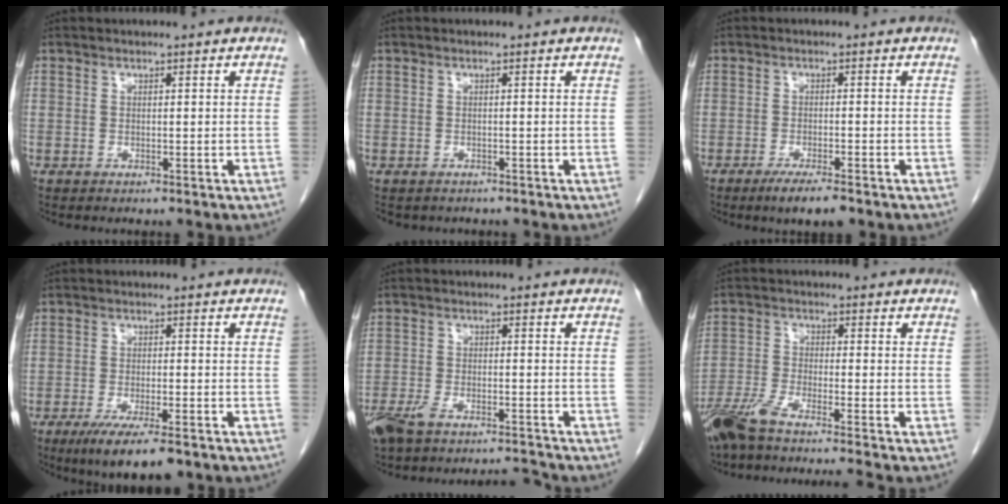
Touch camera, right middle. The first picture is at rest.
{"total": 2.7, "force": [-2.3, 1.3, 0.4], "torque": [-0.013, -0.002, -0.030]}
{"total": 4.6, "force": [-3.3, 0.5, 3.3], "torque": [-0.059, -0.011, -0.053]}
{"total": 8.7, "force": [-5.9, 1.4, 6.2], "torque": [-0.098, -0.020, -0.091]}
{"total": 7.6, "force": [-6.9, 1.0, 3.1], "torque": [-0.062, 0.003, -0.121]}
{"total": 9.5, "force": [-8.1, -0.9, 4.9], "torque": [-0.082, -0.026, -0.142]}